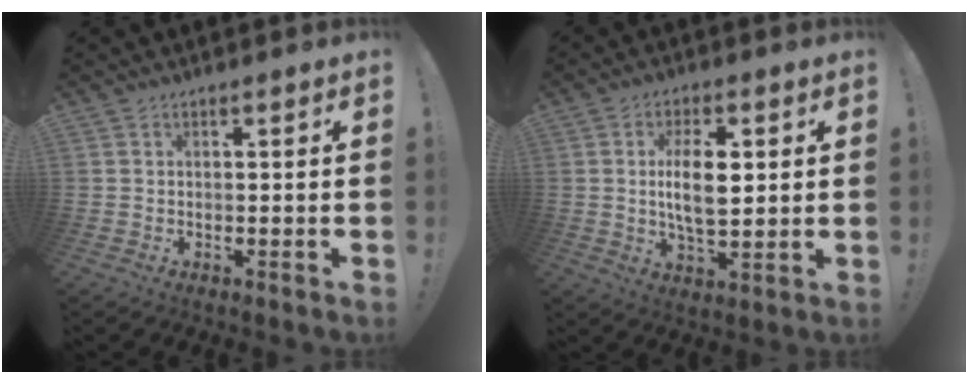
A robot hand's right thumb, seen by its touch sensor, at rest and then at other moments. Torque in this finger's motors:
{"motor_torque": [-0.10, 0.75, 0.60, -0.38, 0.18]}